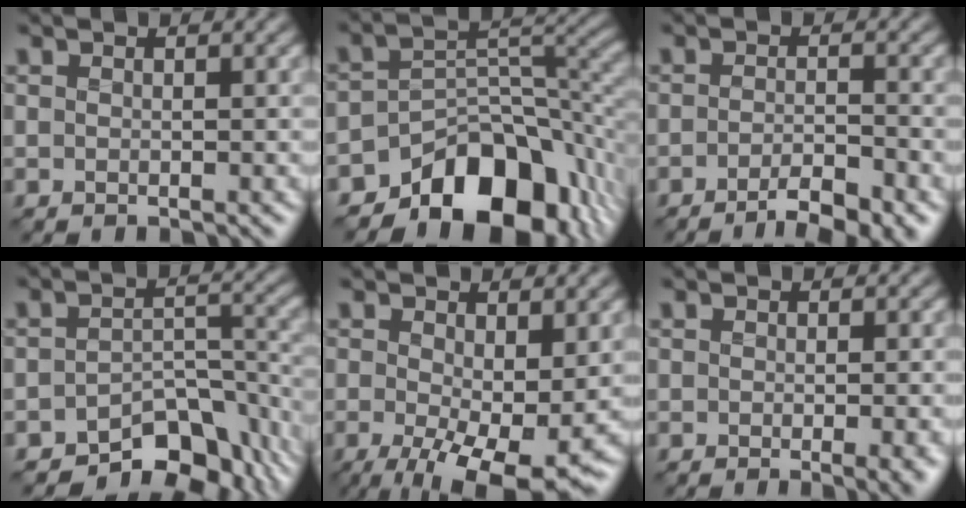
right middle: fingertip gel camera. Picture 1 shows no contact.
{"total": 11.1, "force": [-7.1, 6.0, 5.9], "torque": [-0.067, -0.005, -0.124]}
{"total": 4.7, "force": [-3.0, 1.1, 3.5], "torque": [-0.053, -0.002, -0.048]}
{"total": 8.1, "force": [-6.1, 3.5, 3.9], "torque": [-0.037, -0.015, -0.094]}
{"total": 8.0, "force": [-1.9, 3.1, 7.1], "torque": [-0.127, -0.024, -0.019]}
{"total": 3.5, "force": [-1.0, 1.1, 3.2], "torque": [-0.030, -0.009, -0.007]}